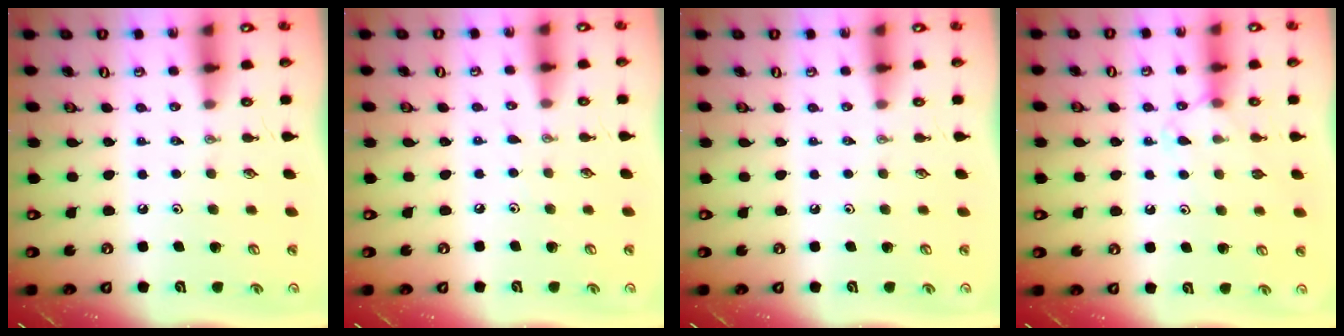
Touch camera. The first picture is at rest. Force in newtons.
{"total": 2.7, "press": 2.6, "slide": 0.3}
{"total": 0.0}
{"total": 6.7, "press": 6.6, "slide": 0.6}